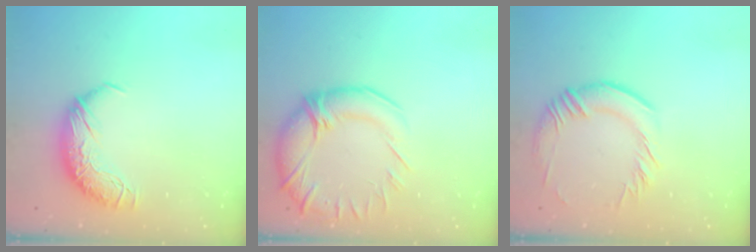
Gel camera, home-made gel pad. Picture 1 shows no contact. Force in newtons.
{"total": 7.4, "press": 5.4, "slide": 5.0}
{"total": 2.0, "press": 1.6, "slide": 1.2}